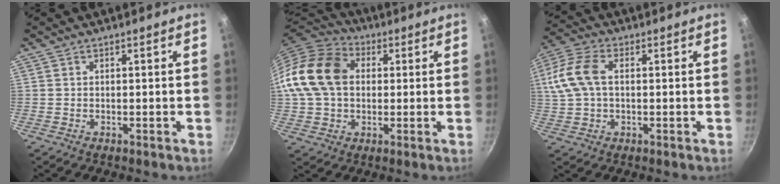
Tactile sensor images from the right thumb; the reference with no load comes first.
{"total": 16.1, "force": [2.1, 12.2, 10.3], "torque": [-0.175, 0.026, 0.023]}
{"total": 11.2, "force": [1.6, 6.9, 8.6], "torque": [-0.184, 0.021, 0.023]}